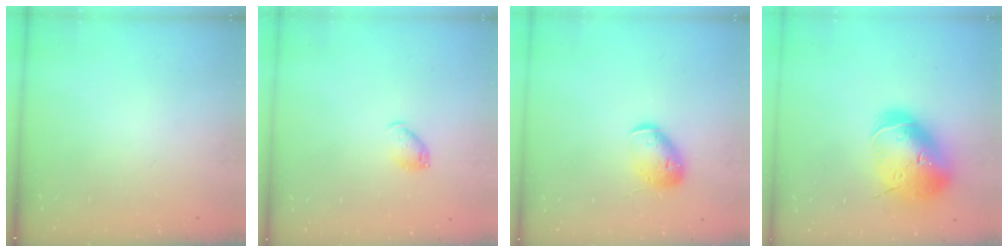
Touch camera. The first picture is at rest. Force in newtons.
{"total": 5.9, "press": 5.8, "slide": 0.9}
{"total": 11.3, "press": 11.1, "slide": 1.6}
{"total": 24.1, "press": 23.8, "slide": 3.6}